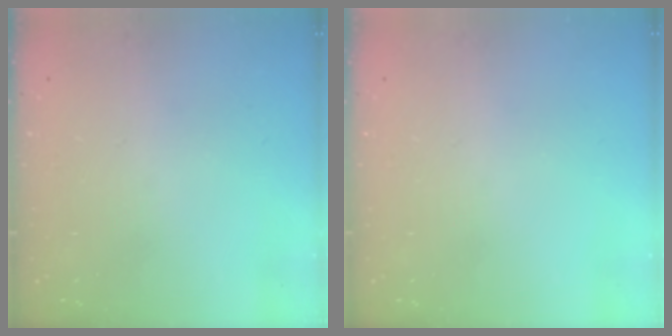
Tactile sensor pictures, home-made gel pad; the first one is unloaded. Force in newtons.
{"total": 0.0}